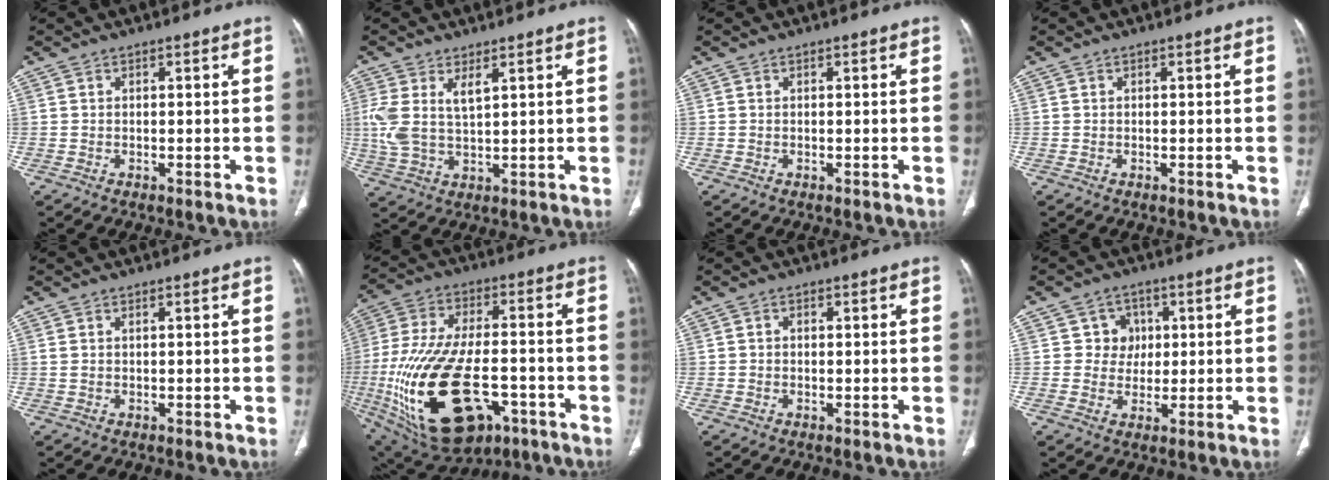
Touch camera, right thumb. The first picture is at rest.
{"total": 7.7, "force": [2.7, 3.5, 6.3], "torque": [-0.148, -0.005, 0.063]}
{"total": 0.0}
{"total": 0.0}
{"total": 0.8, "force": [0.4, 0.3, 0.6], "torque": [-0.018, 0.012, 0.013]}
{"total": 28.7, "force": [-8.8, 15.3, 22.7], "torque": [-0.500, -0.007, -0.127]}
{"total": 0.8, "force": [0.1, 0.6, 0.4], "torque": [-0.003, 0.002, 0.000]}
{"total": 5.0, "force": [1.1, 4.8, 0.9], "torque": [0.021, 0.006, 0.011]}